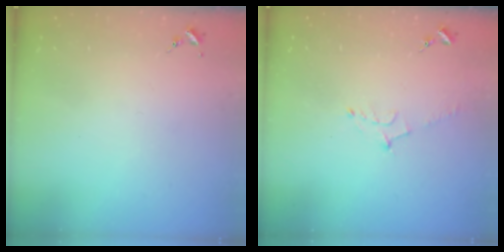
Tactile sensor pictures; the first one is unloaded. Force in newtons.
{"total": 5.6, "press": 5.5, "slide": 1.0}